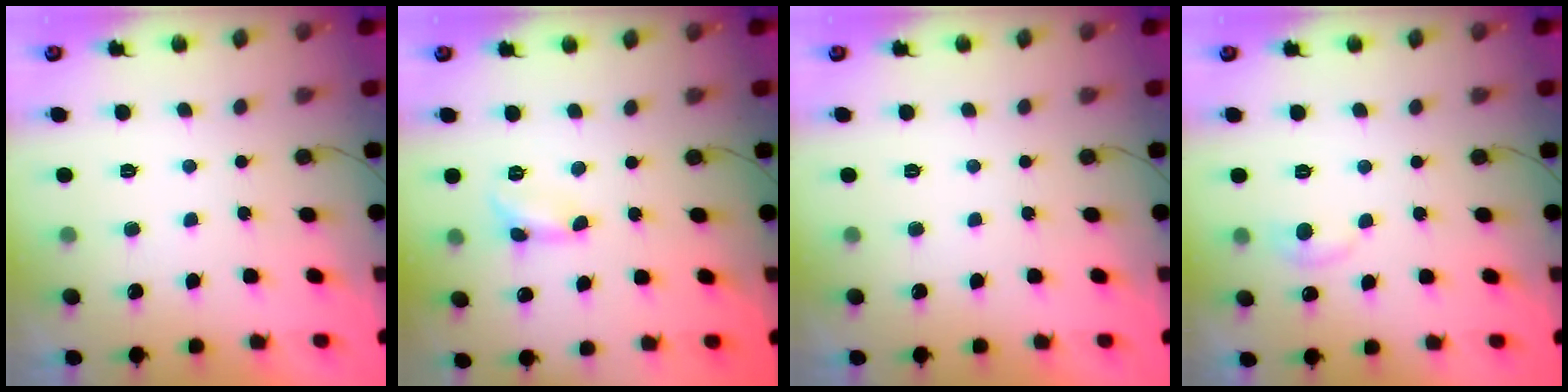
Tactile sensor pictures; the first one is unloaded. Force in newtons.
{"total": 2.6, "press": 2.6, "slide": 0.2}
{"total": 0.0}
{"total": 5.4, "press": 5.4, "slide": 0.7}